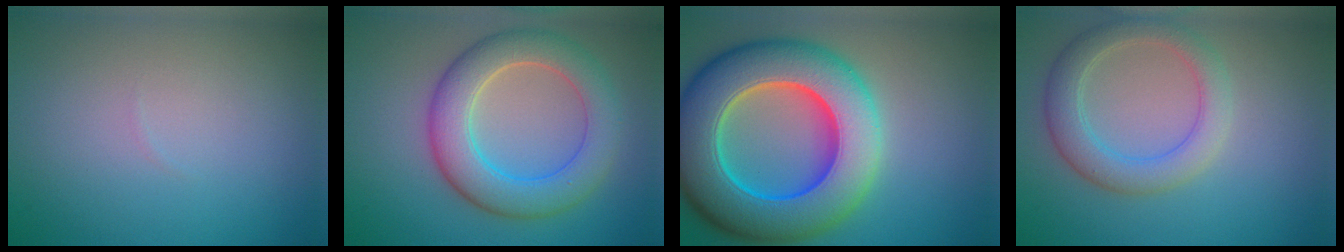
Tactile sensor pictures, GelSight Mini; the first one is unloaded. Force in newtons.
{"total": 6.7, "press": 6.7, "slide": 0.2}
{"total": 14.0, "press": 13.9, "slide": 0.5}
{"total": 4.1, "press": 4.1, "slide": 0.1}